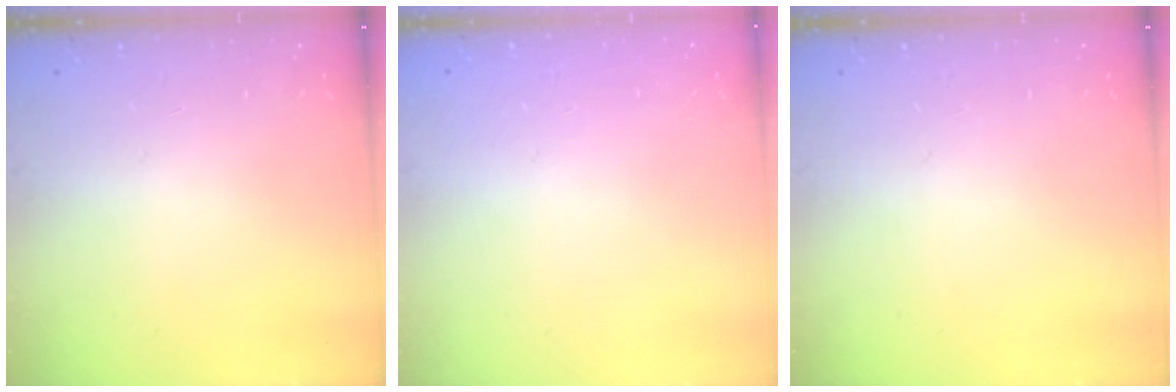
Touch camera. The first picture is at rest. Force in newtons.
{"total": 0.0}
{"total": 0.0}